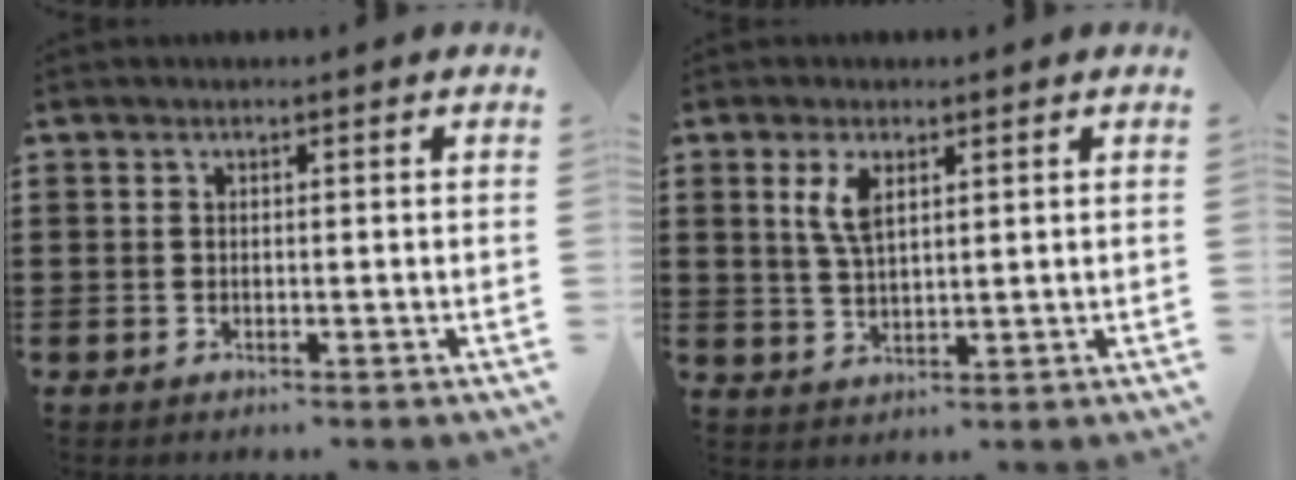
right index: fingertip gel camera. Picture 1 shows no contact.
{"total": 4.4, "force": [1.9, 1.8, 3.6], "torque": [-0.078, 0.006, 0.033]}